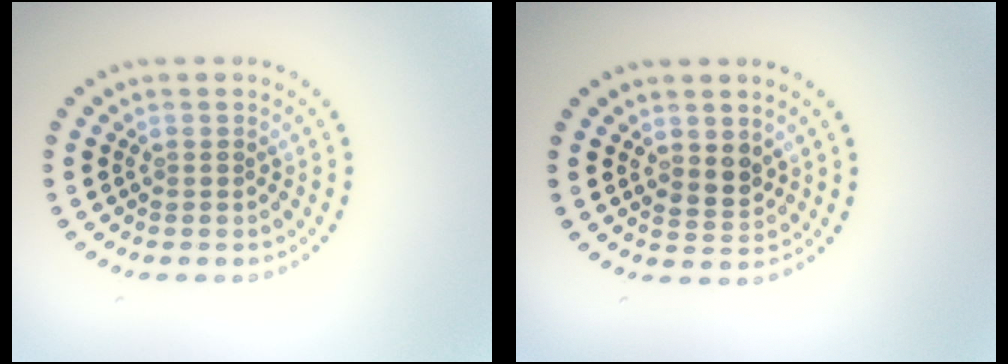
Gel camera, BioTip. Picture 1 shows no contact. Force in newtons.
{"total": 1.8, "press": 1.6, "slide": 0.9}